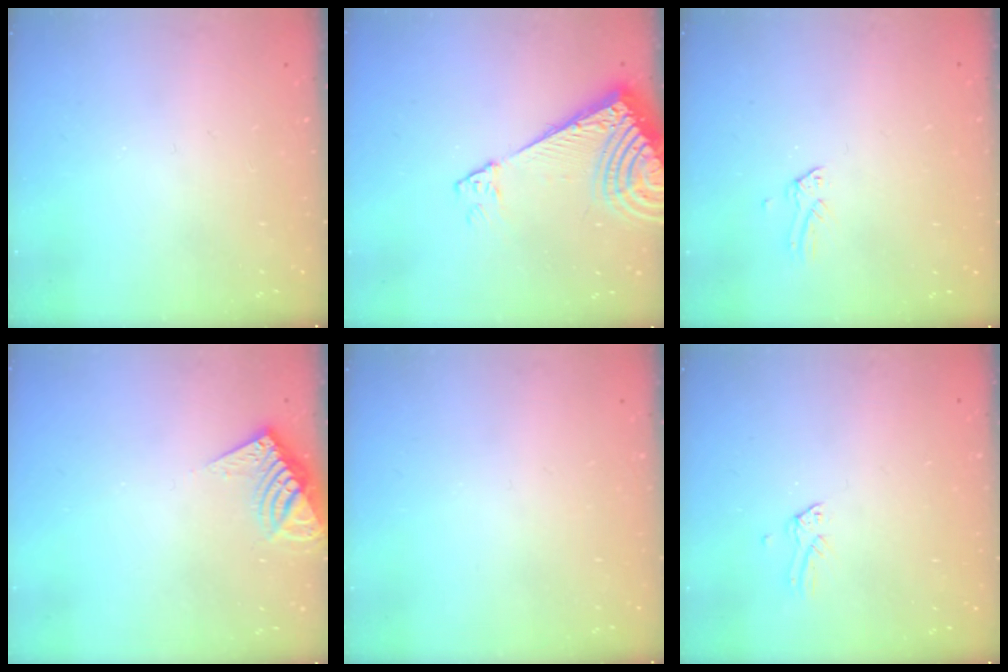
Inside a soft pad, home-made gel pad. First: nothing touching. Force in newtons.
{"total": 14.3, "press": 14.1, "slide": 2.2}
{"total": 0.0}
{"total": 8.5, "press": 8.4, "slide": 0.8}
{"total": 0.0}
{"total": 0.0}